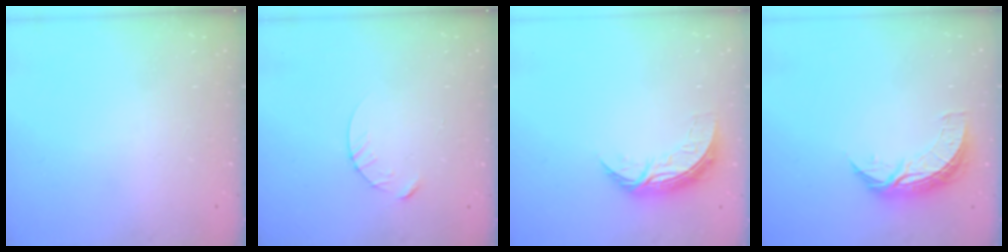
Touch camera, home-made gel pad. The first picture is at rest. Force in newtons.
{"total": 4.6, "press": 4.5, "slide": 0.5}
{"total": 7.8, "press": 7.8, "slide": 0.3}
{"total": 7.9, "press": 7.9, "slide": 0.1}